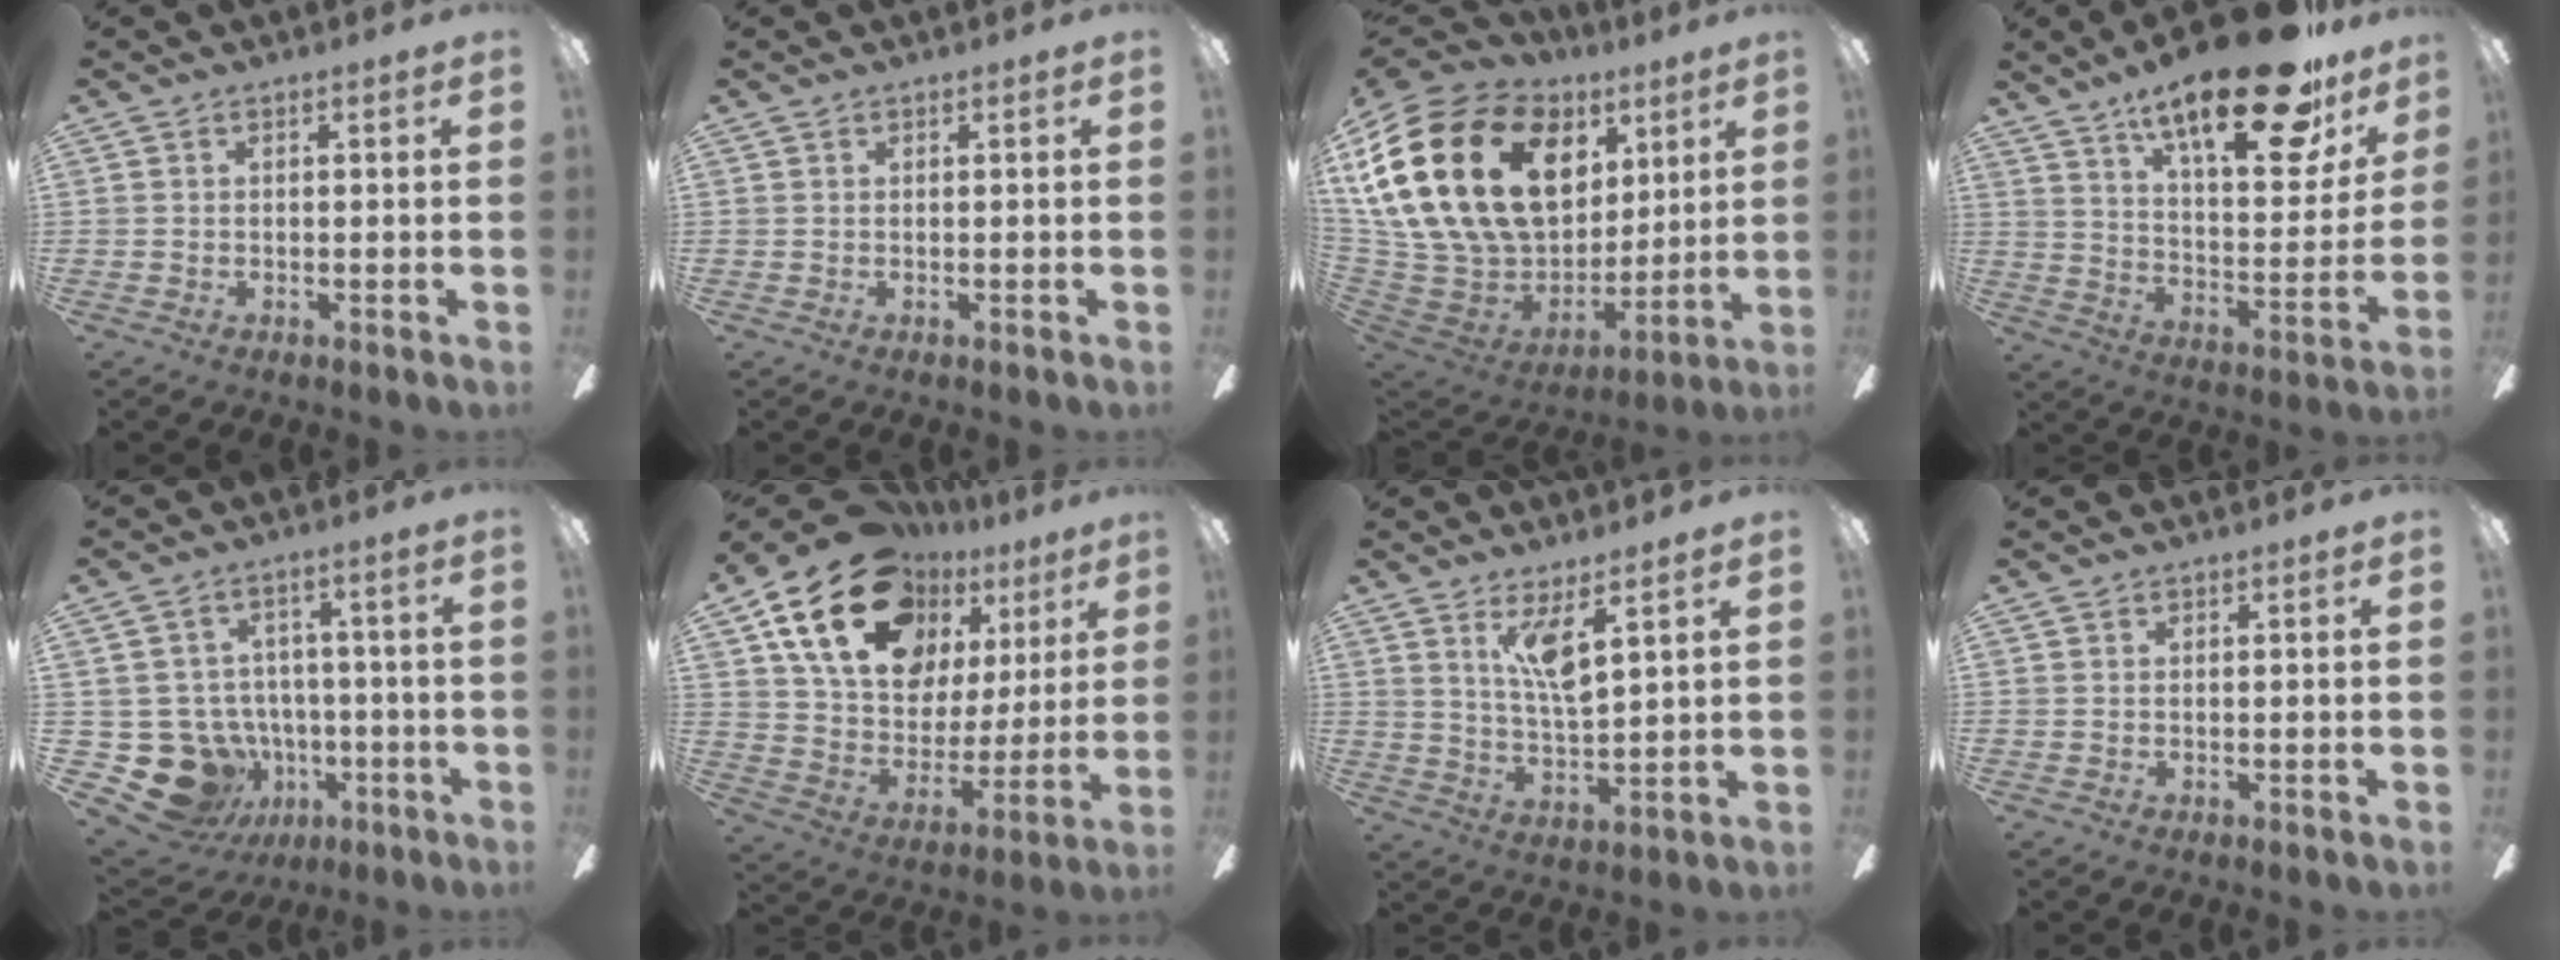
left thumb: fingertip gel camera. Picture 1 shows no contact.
{"total": 0.0}
{"total": 29.8, "force": [9.9, 19.9, 19.9], "torque": [-0.425, -0.031, 0.206]}
{"total": 24.9, "force": [17.7, 7.6, 15.8], "torque": [-0.240, -0.109, 0.287]}
{"total": 14.2, "force": [-5.0, 12.0, 5.8], "torque": [-0.130, 0.023, -0.068]}
{"total": 21.8, "force": [13.4, 13.2, 10.9], "torque": [-0.198, -0.068, 0.250]}
{"total": 8.1, "force": [4.8, 1.9, 6.2], "torque": [-0.126, -0.015, 0.083]}
{"total": 0.0}